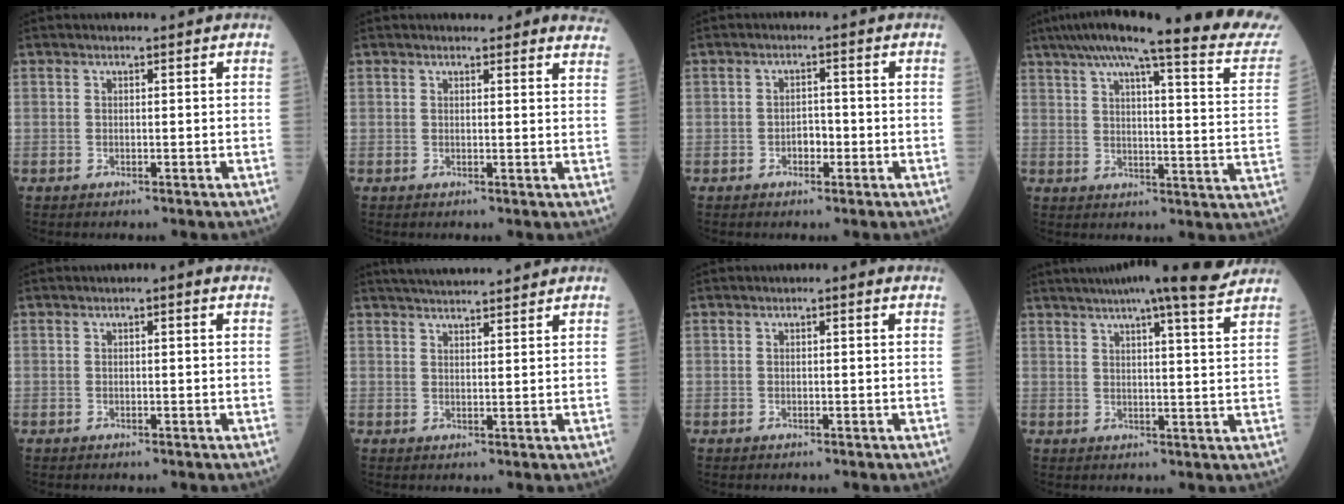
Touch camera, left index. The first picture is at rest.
{"total": 9.2, "force": [8.6, 2.4, 2.2], "torque": [0.000, -0.003, 0.079]}
{"total": 2.5, "force": [-0.9, 1.5, 1.8], "torque": [-0.025, 0.007, -0.012]}
{"total": 25.4, "force": [22.1, 1.0, 12.6], "torque": [-0.185, -0.045, 0.272]}
{"total": 1.3, "force": [0.6, 0.5, 1.0], "torque": [-0.022, 0.020, 0.011]}
{"total": 10.8, "force": [9.8, 1.5, 4.3], "torque": [-0.071, 0.028, 0.148]}
{"total": 1.1, "force": [0.5, 0.5, 0.8], "torque": [-0.019, 0.018, 0.008]}
{"total": 15.1, "force": [12.9, 0.4, 7.9], "torque": [-0.125, 0.014, 0.169]}